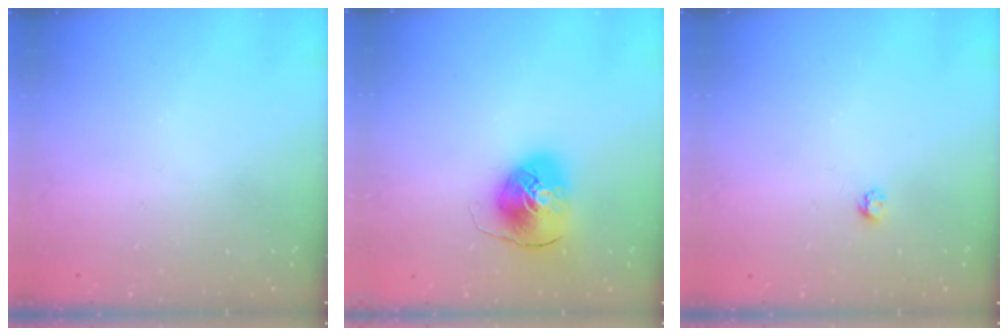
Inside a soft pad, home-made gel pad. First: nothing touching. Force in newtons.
{"total": 9.3, "press": 9.2, "slide": 1.0}
{"total": 2.7, "press": 2.7, "slide": 0.4}